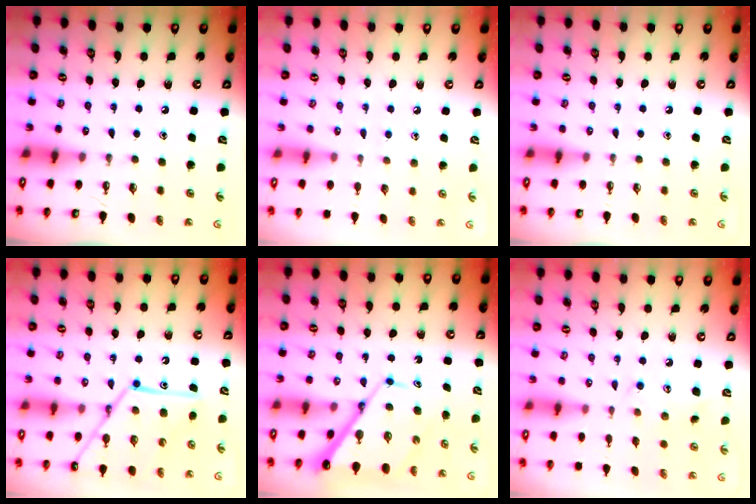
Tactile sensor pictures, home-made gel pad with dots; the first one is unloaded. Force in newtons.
{"total": 5.9, "press": 5.9, "slide": 0.6}
{"total": 0.0}
{"total": 17.2, "press": 17.2, "slide": 1.5}
{"total": 11.1, "press": 11.1, "slide": 1.2}
{"total": 9.7, "press": 9.6, "slide": 0.7}